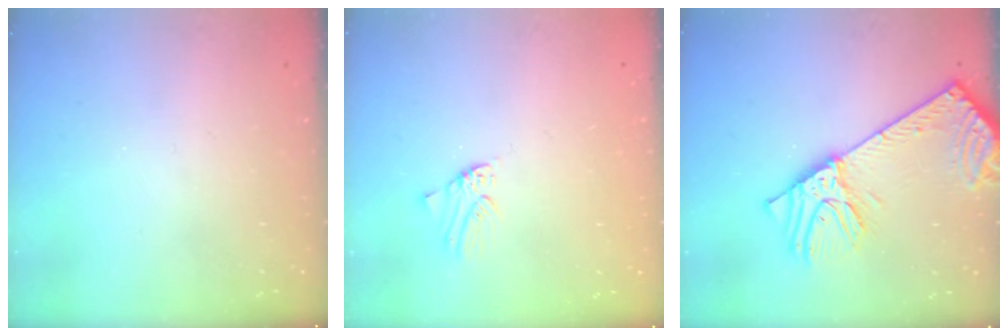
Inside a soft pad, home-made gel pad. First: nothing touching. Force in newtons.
{"total": 0.0}
{"total": 14.4, "press": 14.1, "slide": 3.0}